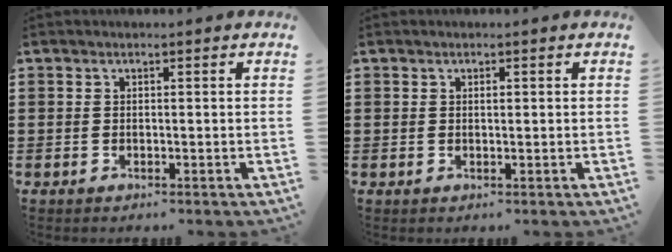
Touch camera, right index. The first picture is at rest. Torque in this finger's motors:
{"motor_torque": [0.26, -0.14, 0.00, 0.01]}